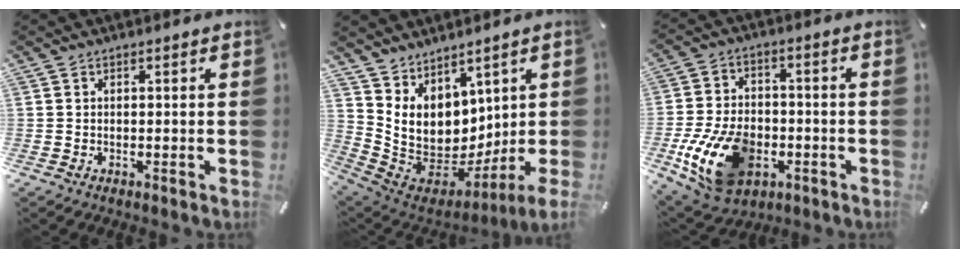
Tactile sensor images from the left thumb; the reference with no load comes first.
{"total": 9.4, "force": [3.5, 7.6, 4.3], "torque": [-0.122, -0.045, 0.079]}
{"total": 16.7, "force": [-5.3, 11.4, 11.1], "torque": [-0.221, 0.019, -0.089]}